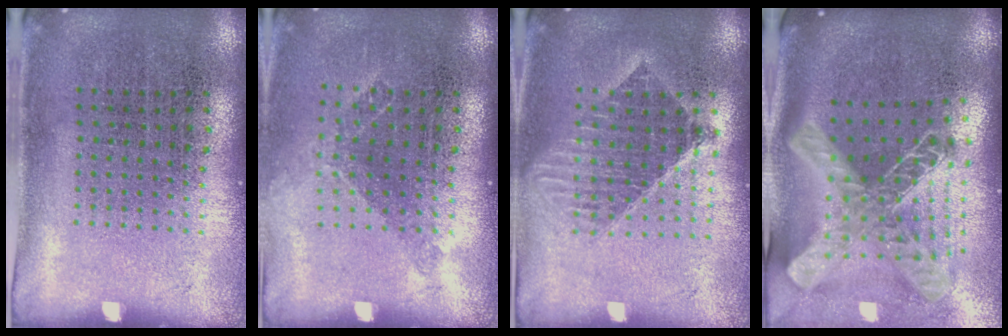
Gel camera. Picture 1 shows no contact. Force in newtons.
{"total": 1.0, "press": 0.8, "slide": 0.6}
{"total": 1.5, "press": 1.3, "slide": 0.8}
{"total": 2.9, "press": 2.0, "slide": 2.1}